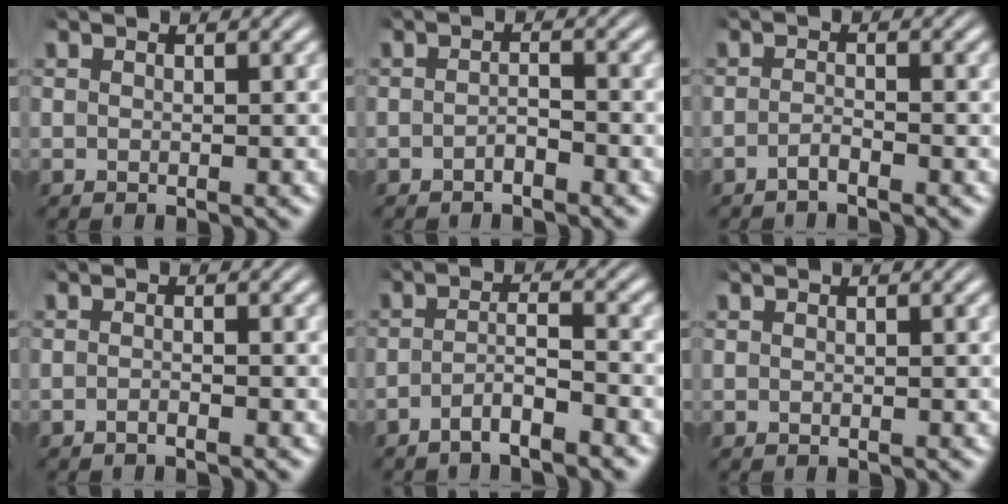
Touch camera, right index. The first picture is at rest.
{"total": 1.4, "force": [-1.2, 0.2, 0.6], "torque": [-0.007, -0.004, -0.021]}
{"total": 1.6, "force": [-1.6, 0.0, 0.5], "torque": [-0.012, -0.004, -0.030]}
{"total": 1.0, "force": [-1.0, -0.1, 0.2], "torque": [-0.007, -0.002, -0.021]}
{"total": 3.3, "force": [-2.8, 0.5, 1.8], "torque": [-0.029, -0.009, -0.046]}
{"total": 0.0}